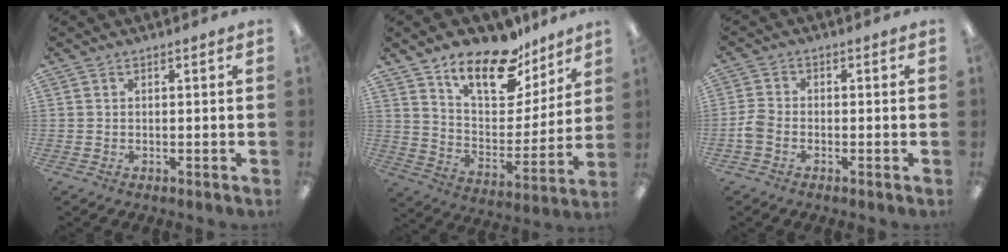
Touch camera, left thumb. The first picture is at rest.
{"total": 17.3, "force": [12.8, 7.9, 8.6], "torque": [-0.137, -0.088, 0.225]}
{"total": 3.6, "force": [-1.6, 2.3, 2.3], "torque": [-0.050, 0.006, -0.030]}